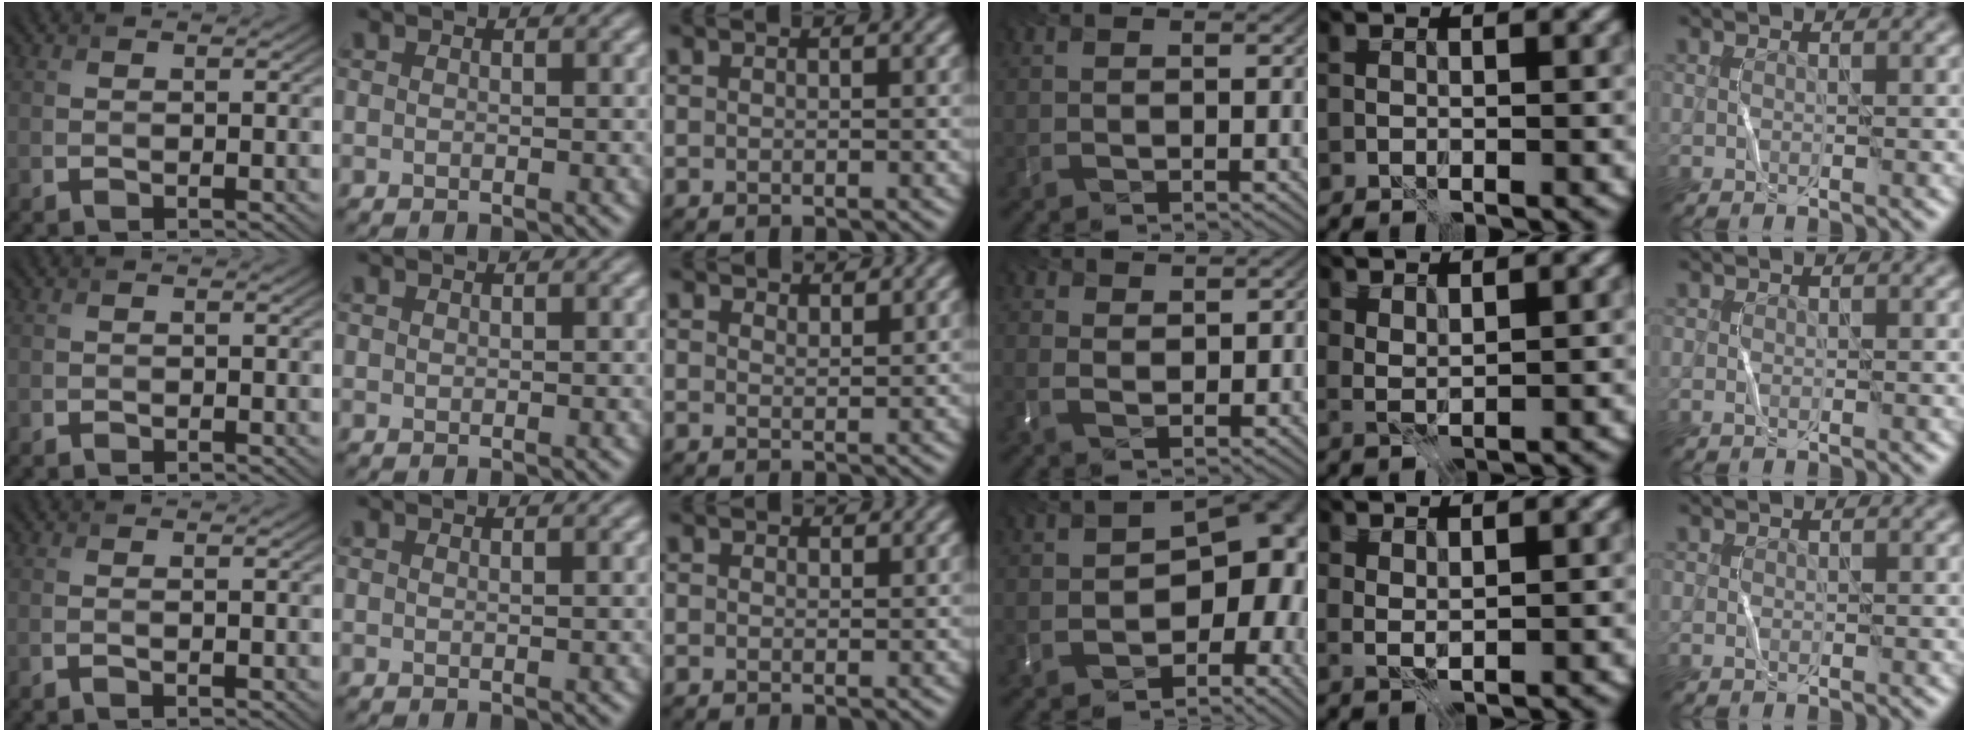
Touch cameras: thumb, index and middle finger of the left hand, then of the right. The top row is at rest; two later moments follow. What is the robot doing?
{"motion": "wrap", "object": "wrapping paper"}